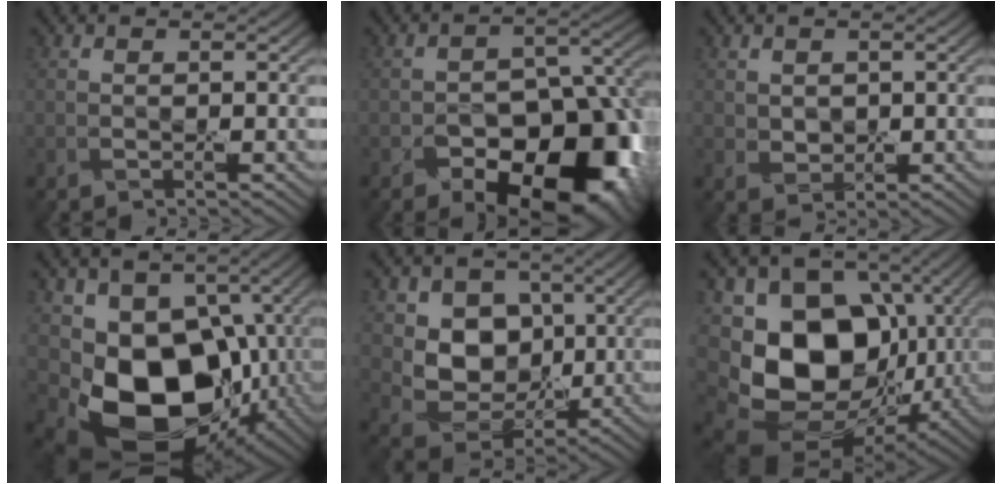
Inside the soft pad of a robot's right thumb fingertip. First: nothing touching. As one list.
[{"total": 16.5, "force": [-9.0, 9.7, 9.9], "torque": [-0.114, -0.009, -0.127]}, {"total": 2.0, "force": [0.7, 1.7, 0.9], "torque": [-0.027, -0.006, 0.015]}, {"total": 15.5, "force": [-2.4, 11.5, 10.0], "torque": [-0.171, -0.050, -0.027]}, {"total": 8.7, "force": [1.6, 7.2, 4.6], "torque": [-0.102, -0.016, 0.019]}, {"total": 17.4, "force": [-1.2, 13.2, 11.3], "torque": [-0.217, -0.033, -0.007]}]